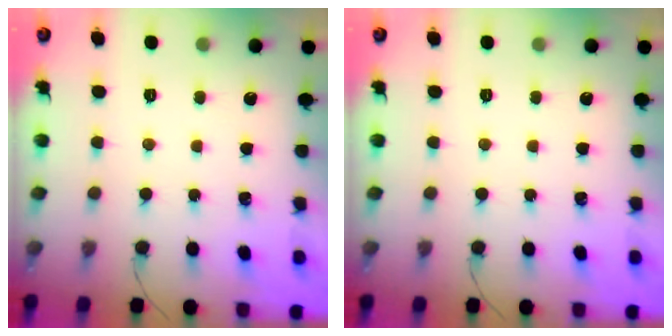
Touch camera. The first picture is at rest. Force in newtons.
{"total": 0.0}